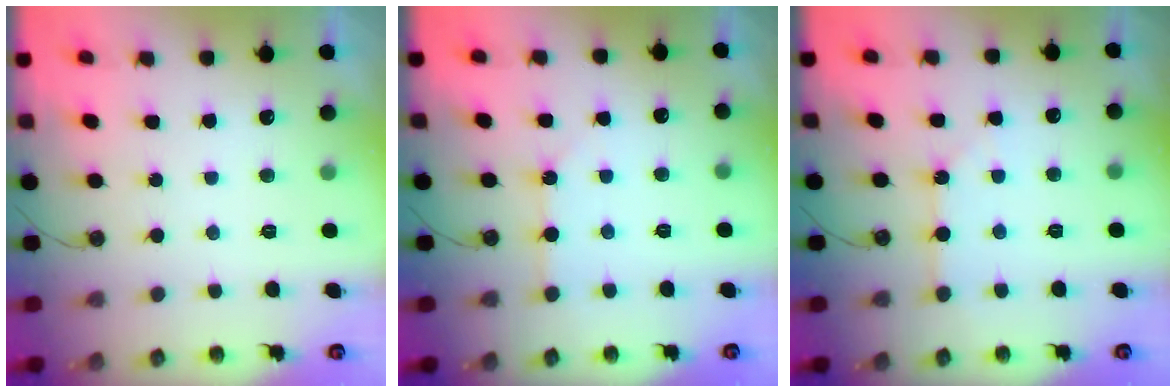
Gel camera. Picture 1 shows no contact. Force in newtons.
{"total": 1.2, "press": 1.2, "slide": 0.2}
{"total": 2.7, "press": 2.6, "slide": 0.5}